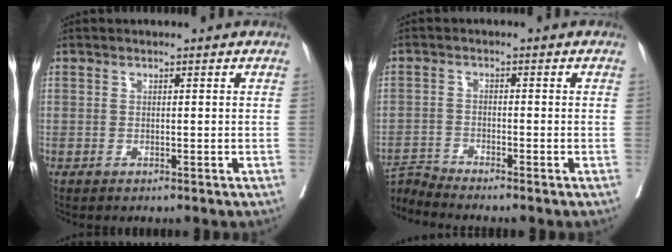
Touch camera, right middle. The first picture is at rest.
{"total": 4.0, "force": [-3.5, -1.8, -0.7], "torque": [0.003, -0.009, -0.067]}